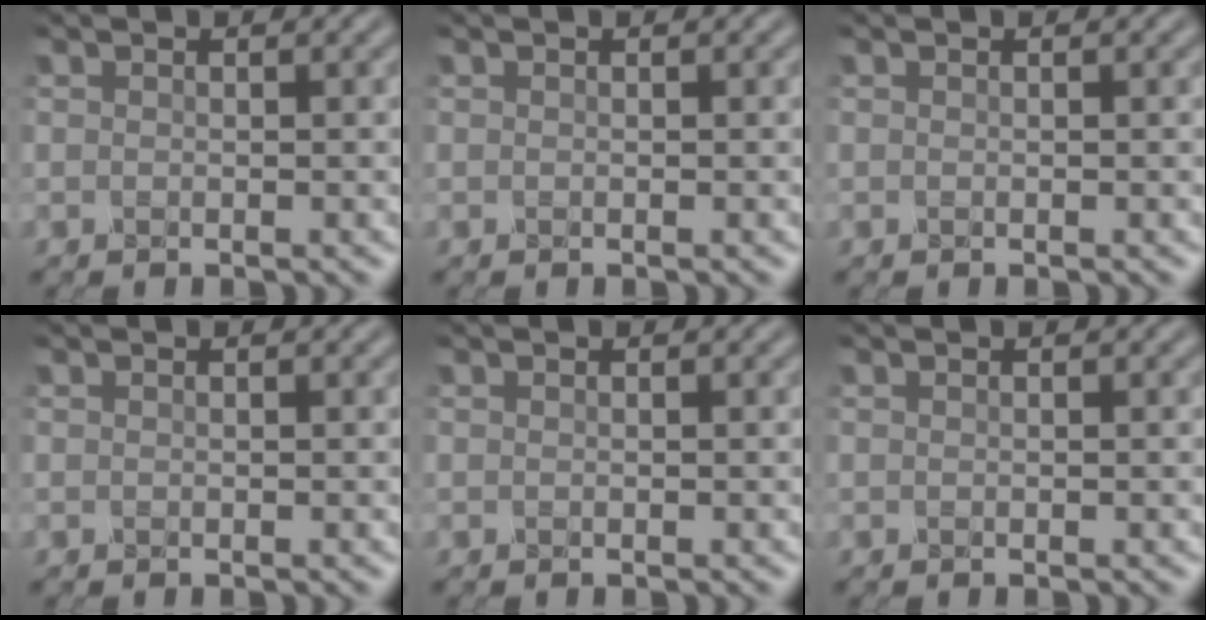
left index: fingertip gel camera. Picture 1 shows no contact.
{"total": 0.0}
{"total": 0.0}
{"total": 0.0}
{"total": 0.0}
{"total": 0.0}